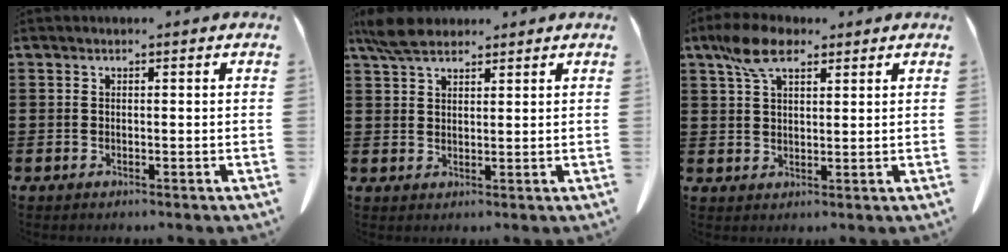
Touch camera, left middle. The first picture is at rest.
{"total": 5.1, "force": [4.0, 1.7, 2.6], "torque": [-0.060, 0.001, 0.076]}
{"total": 6.8, "force": [4.3, 2.8, 4.4], "torque": [-0.100, 0.008, 0.080]}